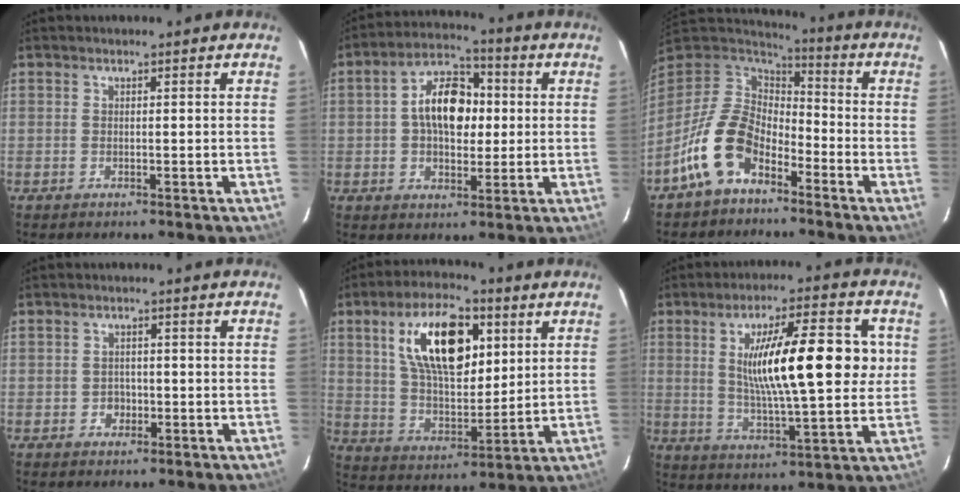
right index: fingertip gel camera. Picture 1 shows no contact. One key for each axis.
{"total": 9.9, "fx": 0.8, "fy": 6.3, "fz": 7.6, "tx": -0.131, "ty": 0.030, "tz": 0.011}
{"total": 12.4, "fx": -7.6, "fy": 7.4, "fz": 6.5, "tx": -0.140, "ty": 0.008, "tz": -0.144}
{"total": 2.0, "fx": -0.9, "fy": 1.7, "fz": -0.5, "tx": 0.008, "ty": 0.006, "tz": -0.012}
{"total": 16.9, "fx": 6.5, "fy": 8.4, "fz": 13.2, "tx": -0.225, "ty": 0.015, "tz": 0.120}
{"total": 17.3, "fx": 3.1, "fy": 4.0, "fz": 16.5, "tx": -0.278, "ty": 0.005, "tz": 0.050}